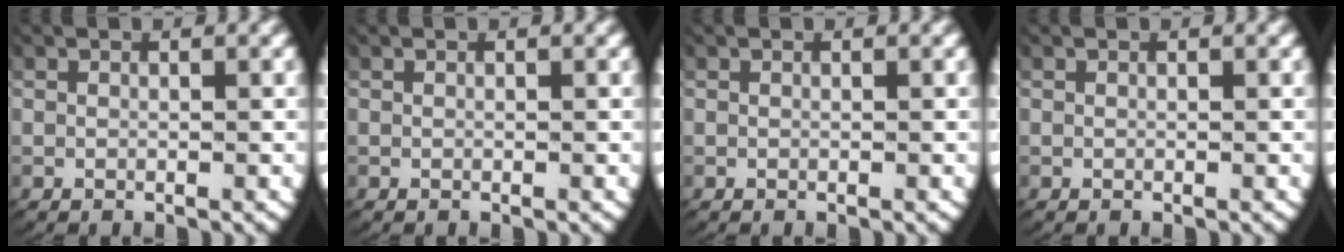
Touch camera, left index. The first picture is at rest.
{"total": 0.0}
{"total": 0.0}
{"total": 0.0}